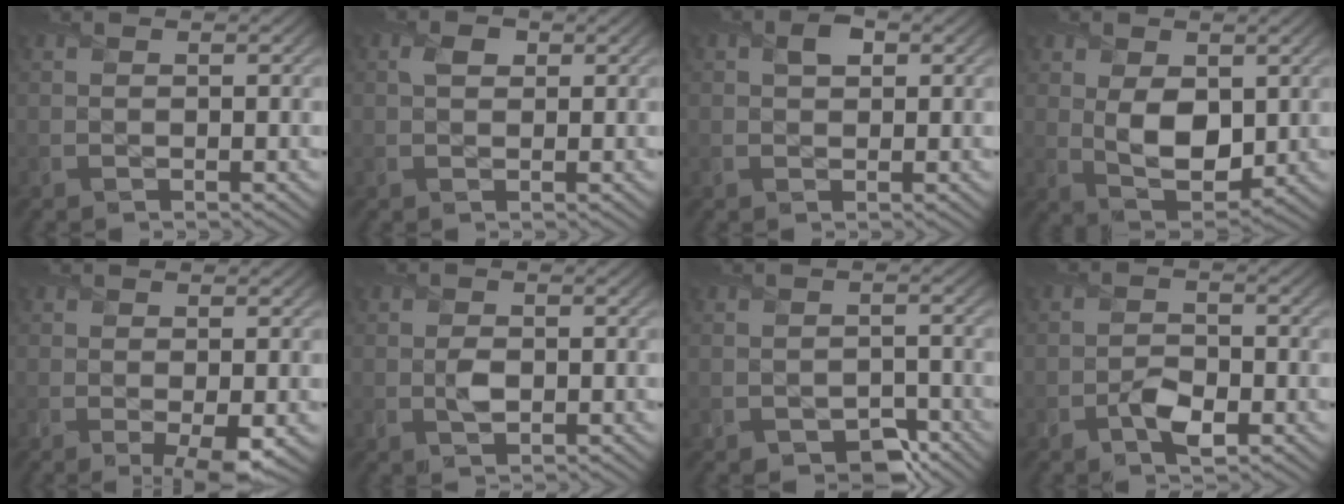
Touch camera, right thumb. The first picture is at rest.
{"total": 1.7, "force": [0.6, 1.1, 1.1], "torque": [-0.023, 0.003, 0.008]}
{"total": 2.3, "force": [0.8, 1.6, 1.4], "torque": [-0.028, 0.004, 0.011]}
{"total": 7.2, "force": [0.9, 4.7, 5.4], "torque": [-0.110, -0.011, 0.018]}
{"total": 3.2, "force": [-0.7, 1.0, 2.9], "torque": [-0.051, -0.013, -0.013]}
{"total": 2.2, "force": [-0.1, 1.6, 1.5], "torque": [-0.032, -0.005, -0.003]}
{"total": 3.3, "force": [-2.1, 2.1, 1.4], "torque": [-0.019, -0.009, -0.034]}
{"total": 3.7, "force": [-1.7, 2.2, 2.5], "torque": [-0.045, -0.005, -0.033]}